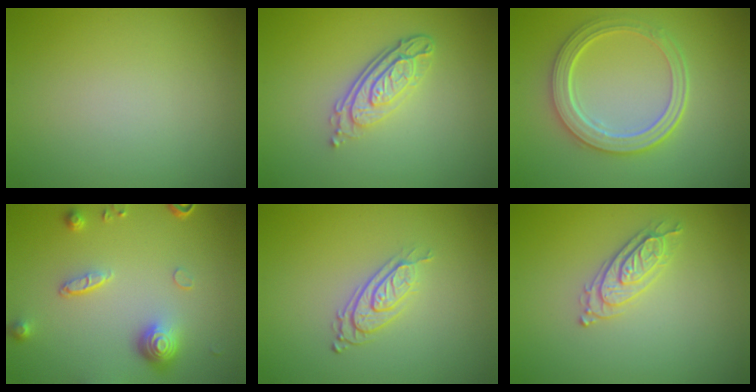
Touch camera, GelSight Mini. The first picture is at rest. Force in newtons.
{"total": 4.1, "press": 2.9, "slide": 2.9}
{"total": 4.7, "press": 3.9, "slide": 2.7}
{"total": 4.3, "press": 3.2, "slide": 2.8}
{"total": 2.9, "press": 2.0, "slide": 2.0}
{"total": 2.2, "press": 2.2, "slide": 0.4}